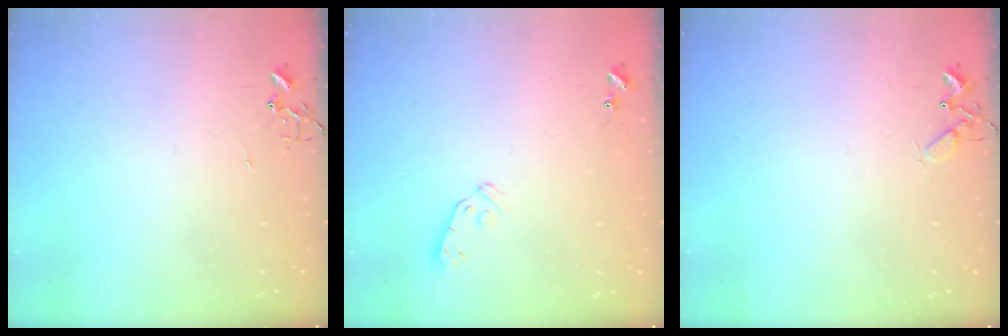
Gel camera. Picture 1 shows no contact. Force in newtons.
{"total": 5.9, "press": 5.9, "slide": 0.6}
{"total": 4.6, "press": 4.6, "slide": 0.6}